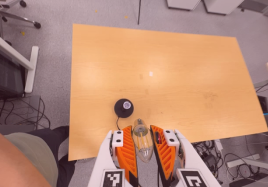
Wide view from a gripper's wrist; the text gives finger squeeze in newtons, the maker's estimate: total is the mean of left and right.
{"total": 21.4, "left": 23.4, "right": 19.4}